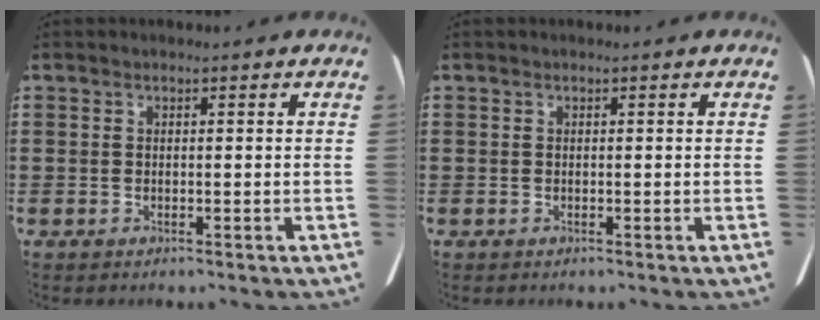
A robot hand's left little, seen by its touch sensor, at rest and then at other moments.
{"total": 0.0}